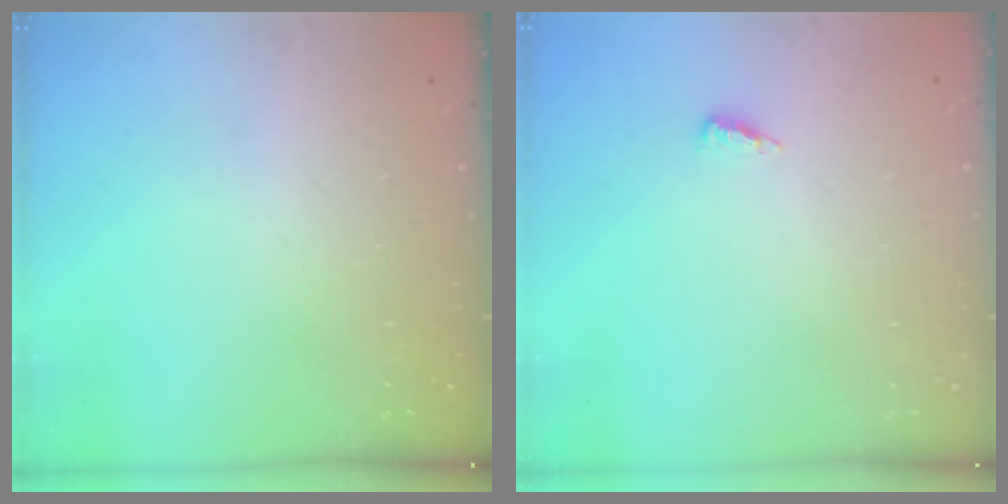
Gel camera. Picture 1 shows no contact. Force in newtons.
{"total": 4.2, "press": 4.2, "slide": 0.6}